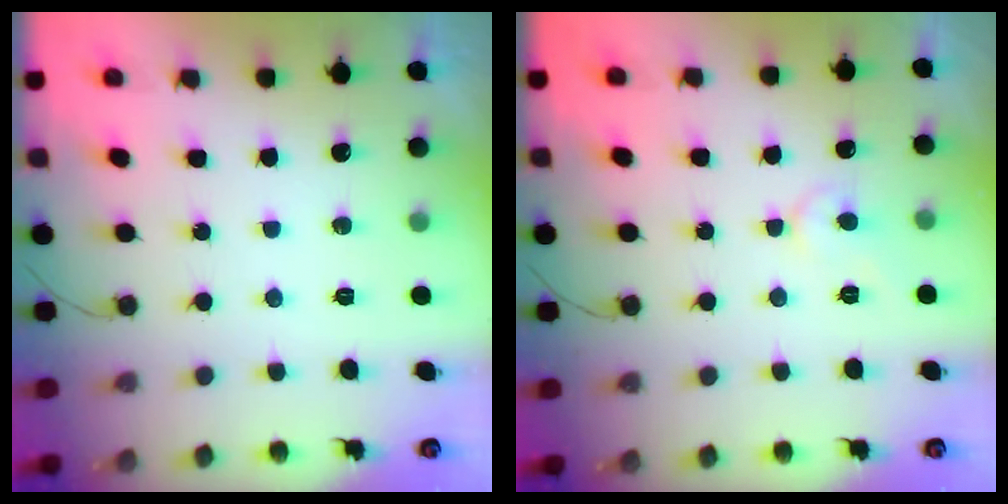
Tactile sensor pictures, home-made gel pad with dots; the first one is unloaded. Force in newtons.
{"total": 5.0, "press": 5.0, "slide": 0.5}